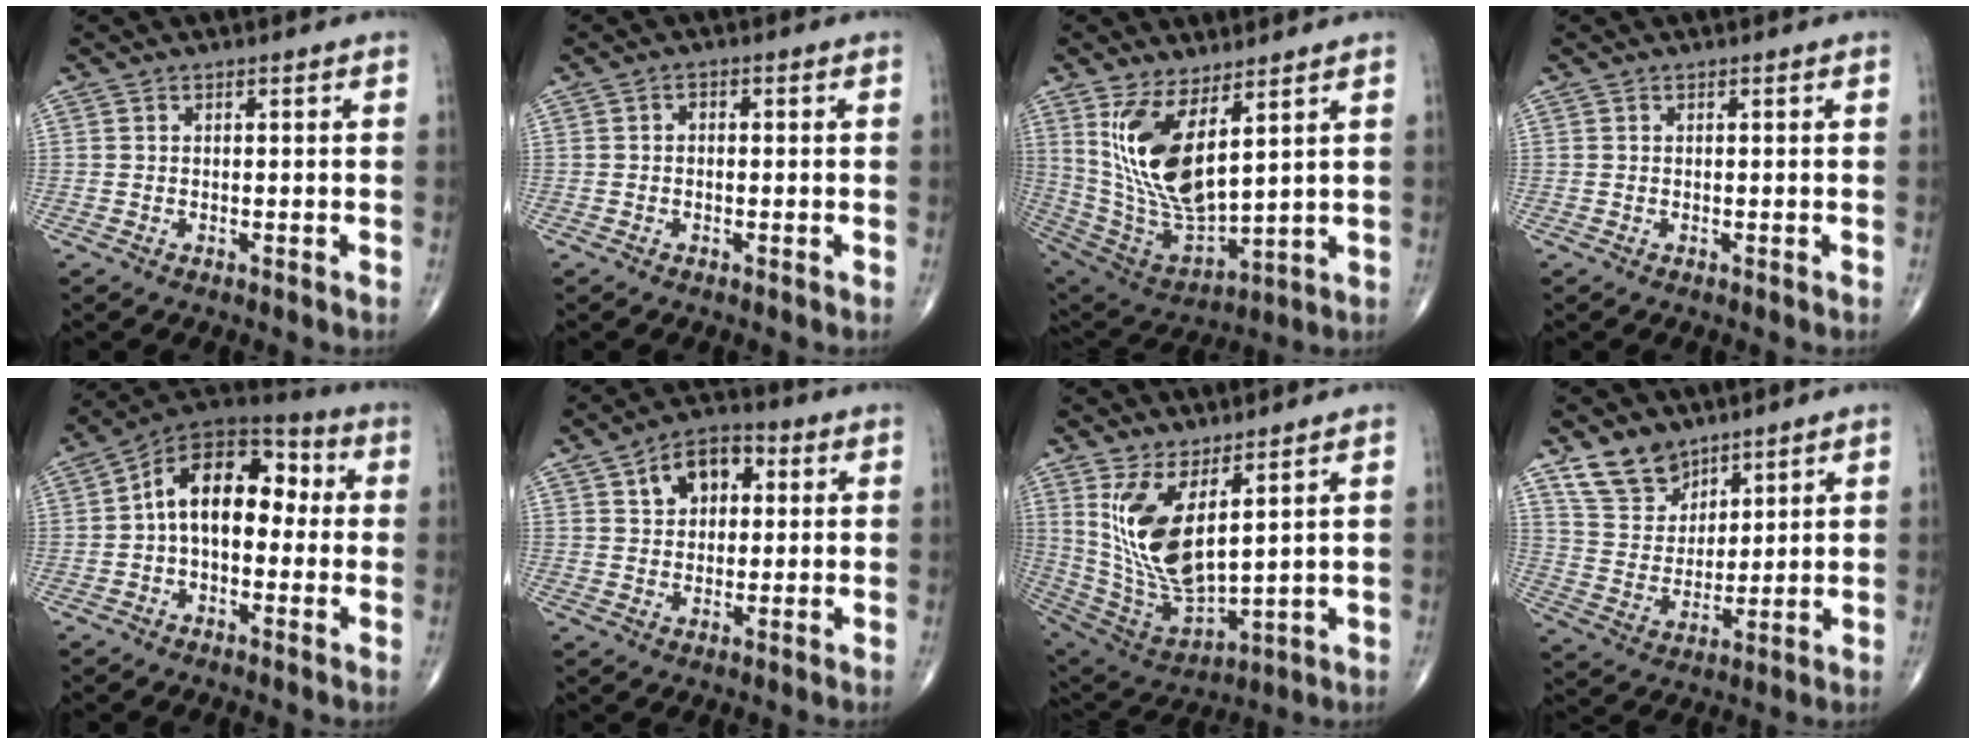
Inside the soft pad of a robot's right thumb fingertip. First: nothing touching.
{"total": 1.0, "force": [-0.1, 0.7, 0.7], "torque": [-0.002, 0.001, -0.007]}
{"total": 16.0, "force": [6.3, 6.6, 13.1], "torque": [-0.250, -0.043, 0.145]}
{"total": 0.0}
{"total": 15.0, "force": [0.6, 9.3, 11.8], "torque": [-0.148, 0.046, -0.006]}
{"total": 8.9, "force": [2.9, 5.9, 6.0], "torque": [-0.068, 0.008, 0.038]}
{"total": 14.6, "force": [5.5, 5.8, 12.3], "torque": [-0.239, -0.048, 0.130]}
{"total": 9.8, "force": [7.1, 6.0, 3.2], "torque": [-0.034, -0.041, 0.145]}